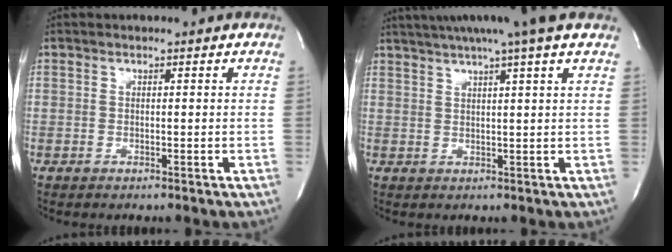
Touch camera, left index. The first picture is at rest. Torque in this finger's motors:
{"motor_torque": [0.95, -0.96, 0.34, 0.21]}